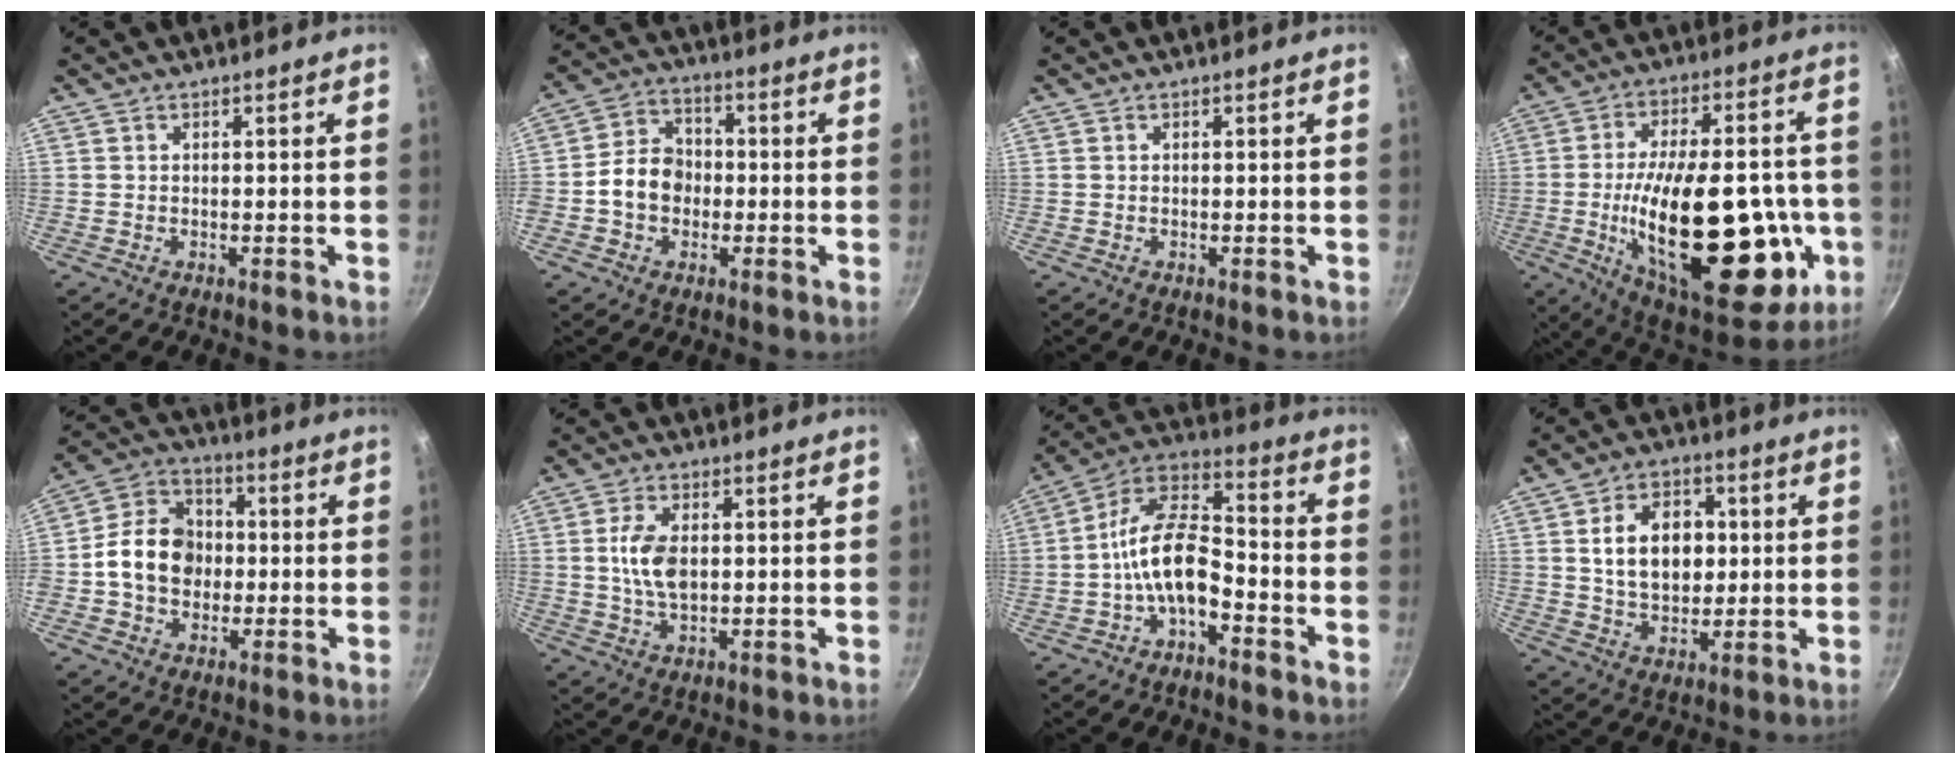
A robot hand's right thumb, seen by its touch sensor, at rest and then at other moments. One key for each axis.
{"total": 8.9, "fx": -1.3, "fy": 7.2, "fz": 5.0, "tx": -0.054, "ty": 0.025, "tz": -0.036}
{"total": 0.0}
{"total": 33.2, "fx": -5.9, "fy": 15.4, "fz": 28.8, "tx": -0.413, "ty": 0.012, "tz": -0.070}
{"total": 12.9, "fx": -0.8, "fy": 10.4, "fz": 7.5, "tx": -0.098, "ty": 0.024, "tz": -0.030}
{"total": 6.9, "fx": 0.6, "fy": 4.0, "fz": 5.6, "tx": -0.102, "ty": 0.002, "tz": 0.010}
{"total": 12.2, "fx": -4.5, "fy": 6.2, "fz": 9.5, "tx": -0.157, "ty": 0.056, "tz": -0.094}
{"total": 12.6, "fx": 1.9, "fy": 8.9, "fz": 8.7, "tx": -0.110, "ty": -0.001, "tz": 0.032}